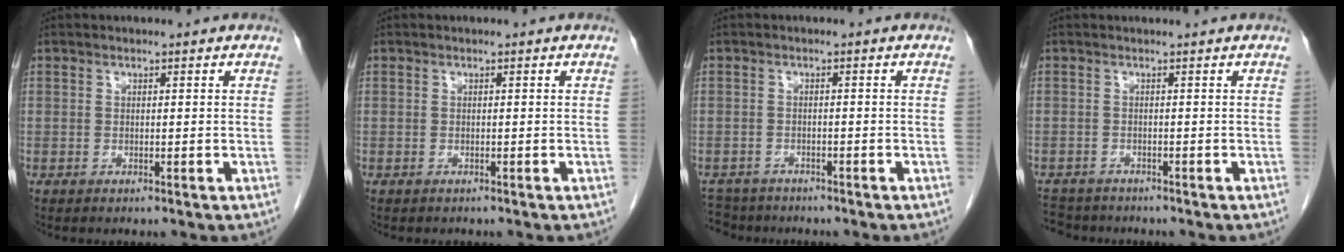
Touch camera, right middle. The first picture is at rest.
{"total": 0.5, "force": [-0.4, 0.2, 0.1], "torque": [-0.010, 0.001, -0.009]}
{"total": 5.5, "force": [-5.0, 2.3, 0.3], "torque": [-0.005, -0.002, -0.078]}
{"total": 4.7, "force": [-3.7, 2.1, 2.1], "torque": [-0.033, 0.020, -0.050]}